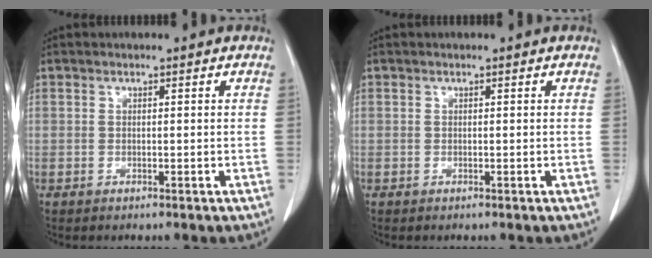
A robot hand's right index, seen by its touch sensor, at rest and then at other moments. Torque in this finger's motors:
{"motor_torque": [-0.02, 0.02, 0.00, 0.00]}